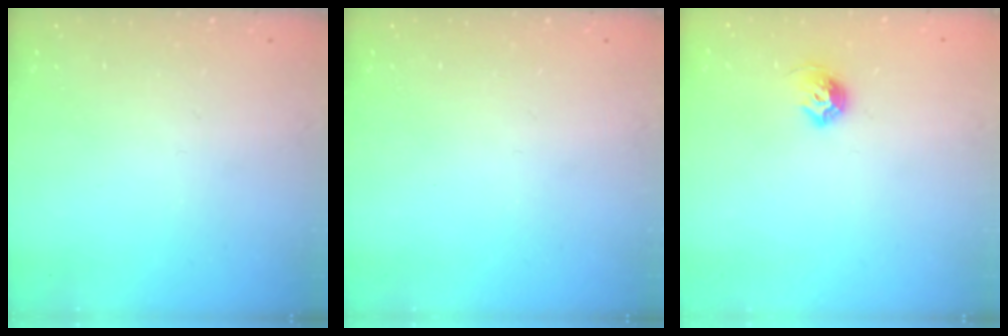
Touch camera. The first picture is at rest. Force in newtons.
{"total": 0.0}
{"total": 7.6, "press": 7.5, "slide": 1.1}